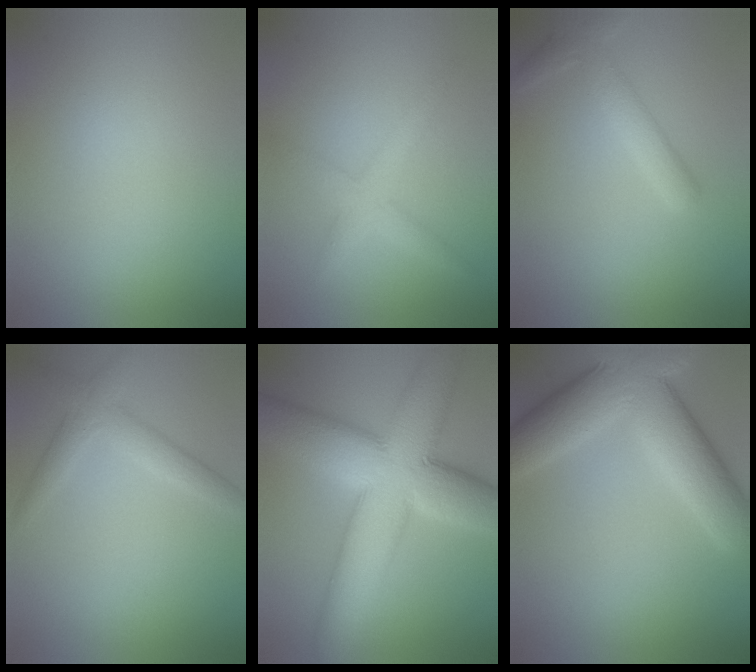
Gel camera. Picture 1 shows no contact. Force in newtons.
{"total": 2.5, "press": 2.5, "slide": 0.1}
{"total": 2.6, "press": 2.5, "slide": 0.1}
{"total": 2.7, "press": 2.7, "slide": 0.1}
{"total": 13.0, "press": 13.0, "slide": 0.5}
{"total": 10.0, "press": 10.0, "slide": 0.6}